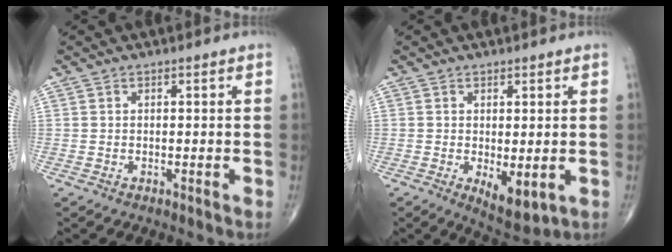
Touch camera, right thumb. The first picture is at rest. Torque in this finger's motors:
{"motor_torque": [-0.26, 0.32, 0.03, -0.11, 0.03]}